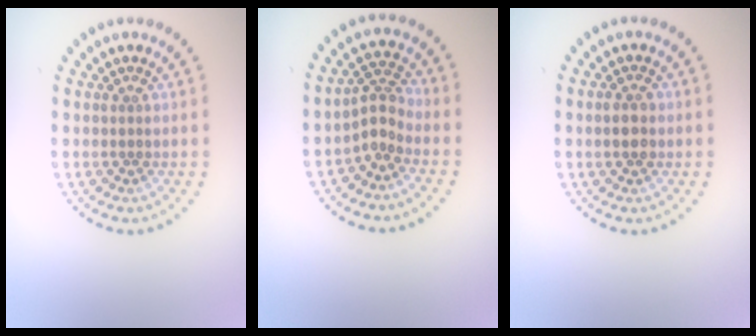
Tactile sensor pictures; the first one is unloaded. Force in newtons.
{"total": 2.3, "press": 1.5, "slide": 1.8}
{"total": 1.8, "press": 1.8, "slide": 0.0}